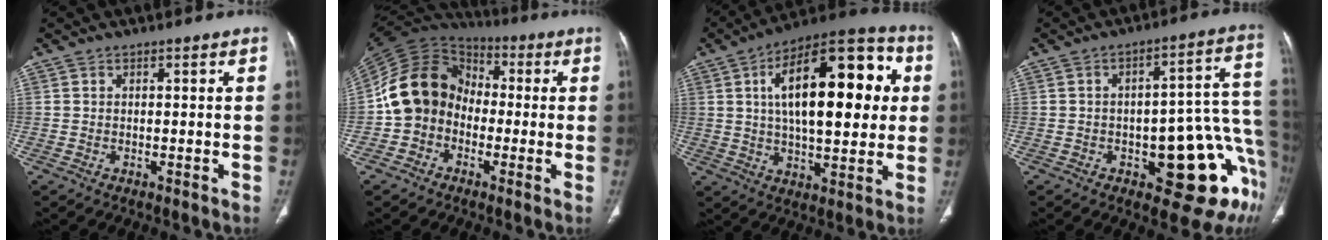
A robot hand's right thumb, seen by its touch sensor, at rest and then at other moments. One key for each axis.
{"total": 14.2, "fx": -2.3, "fy": 12.0, "fz": 7.3, "tx": -0.118, "ty": 0.049, "tz": -0.058}
{"total": 24.7, "fx": 5.0, "fy": 11.0, "fz": 21.5, "tx": -0.300, "ty": 0.017, "tz": 0.066}
{"total": 18.7, "fx": -6.8, "fy": 7.7, "fz": 15.6, "tx": -0.108, "ty": 0.055, "tz": -0.073}